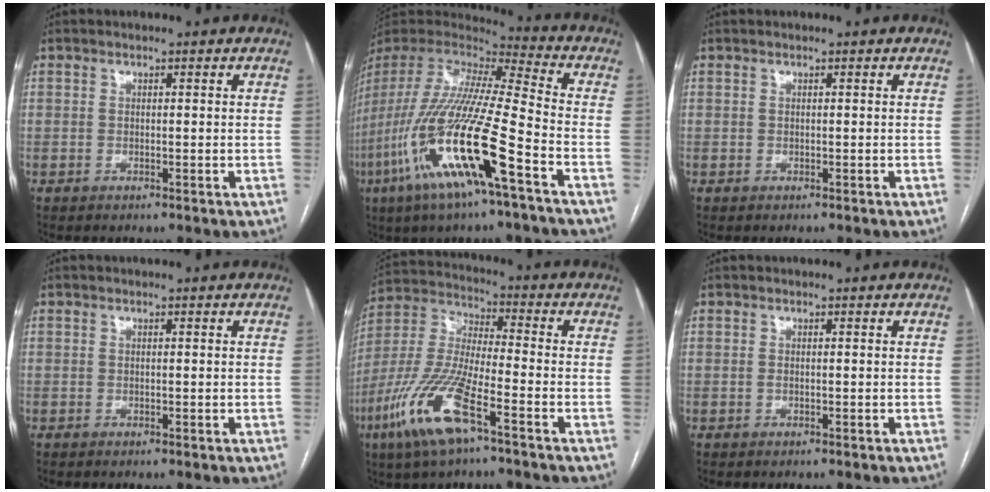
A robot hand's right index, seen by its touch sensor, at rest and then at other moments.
{"total": 22.6, "force": [-9.7, 1.5, 20.3], "torque": [-0.447, -0.054, -0.193]}
{"total": 0.0}
{"total": 0.0}
{"total": 14.5, "force": [-7.6, 2.6, 12.1], "torque": [-0.265, -0.022, -0.147]}
{"total": 0.0}